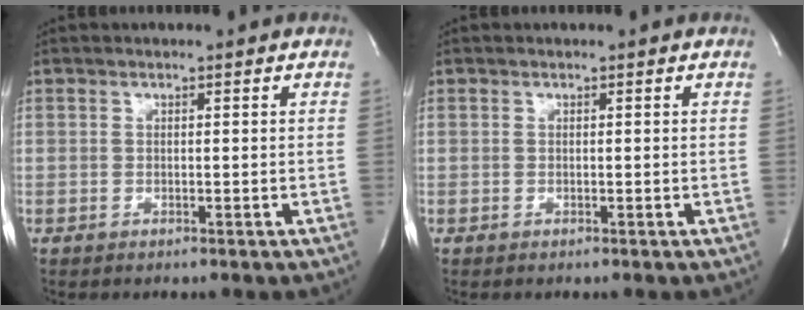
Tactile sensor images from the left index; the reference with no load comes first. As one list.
[{"total": 0.0}]